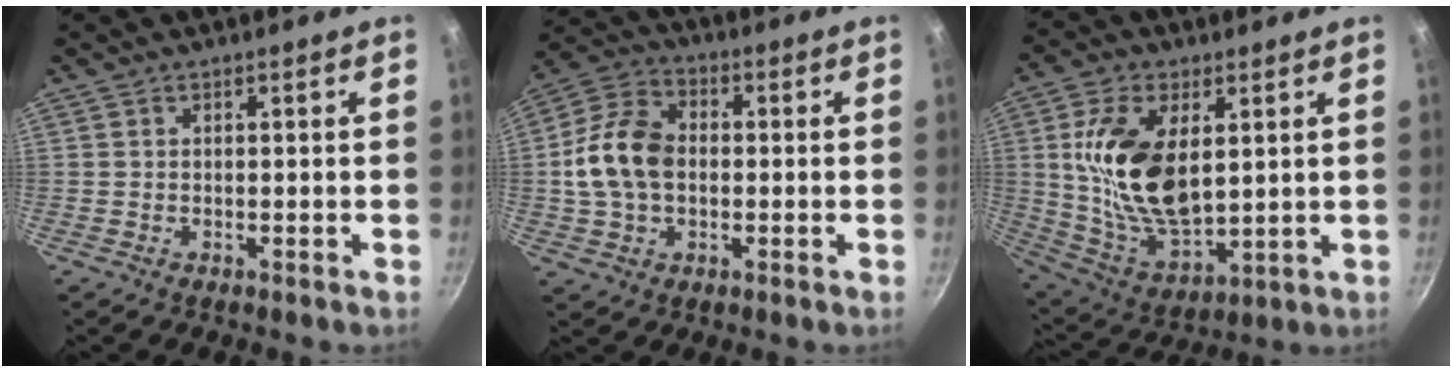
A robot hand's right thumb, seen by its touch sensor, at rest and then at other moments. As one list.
[{"total": 12.9, "force": [-0.1, 9.2, 9.1], "torque": [-0.155, 0.025, -0.015]}, {"total": 18.1, "force": [3.5, 10.1, 14.6], "torque": [-0.263, -0.019, 0.079]}]